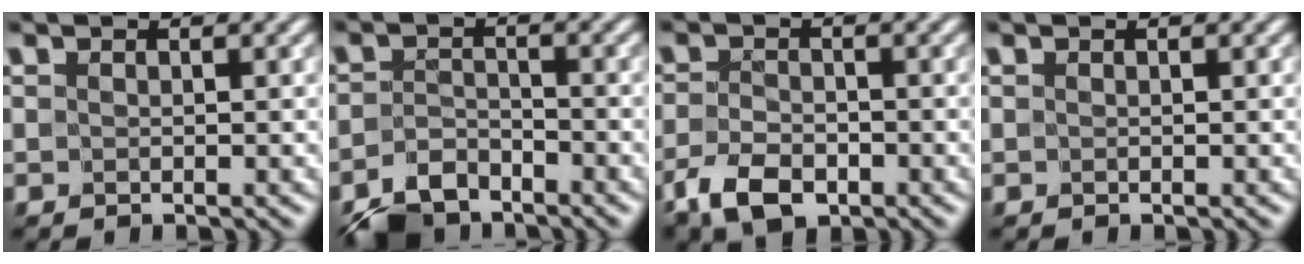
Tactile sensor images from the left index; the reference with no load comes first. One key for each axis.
{"total": 4.3, "fx": -3.8, "fy": 1.7, "fz": 1.3, "tx": -0.024, "ty": -0.004, "tz": -0.075}
{"total": 4.0, "fx": -2.6, "fy": 2.1, "fz": 2.1, "tx": -0.043, "ty": -0.004, "tz": -0.055}
{"total": 0.0}